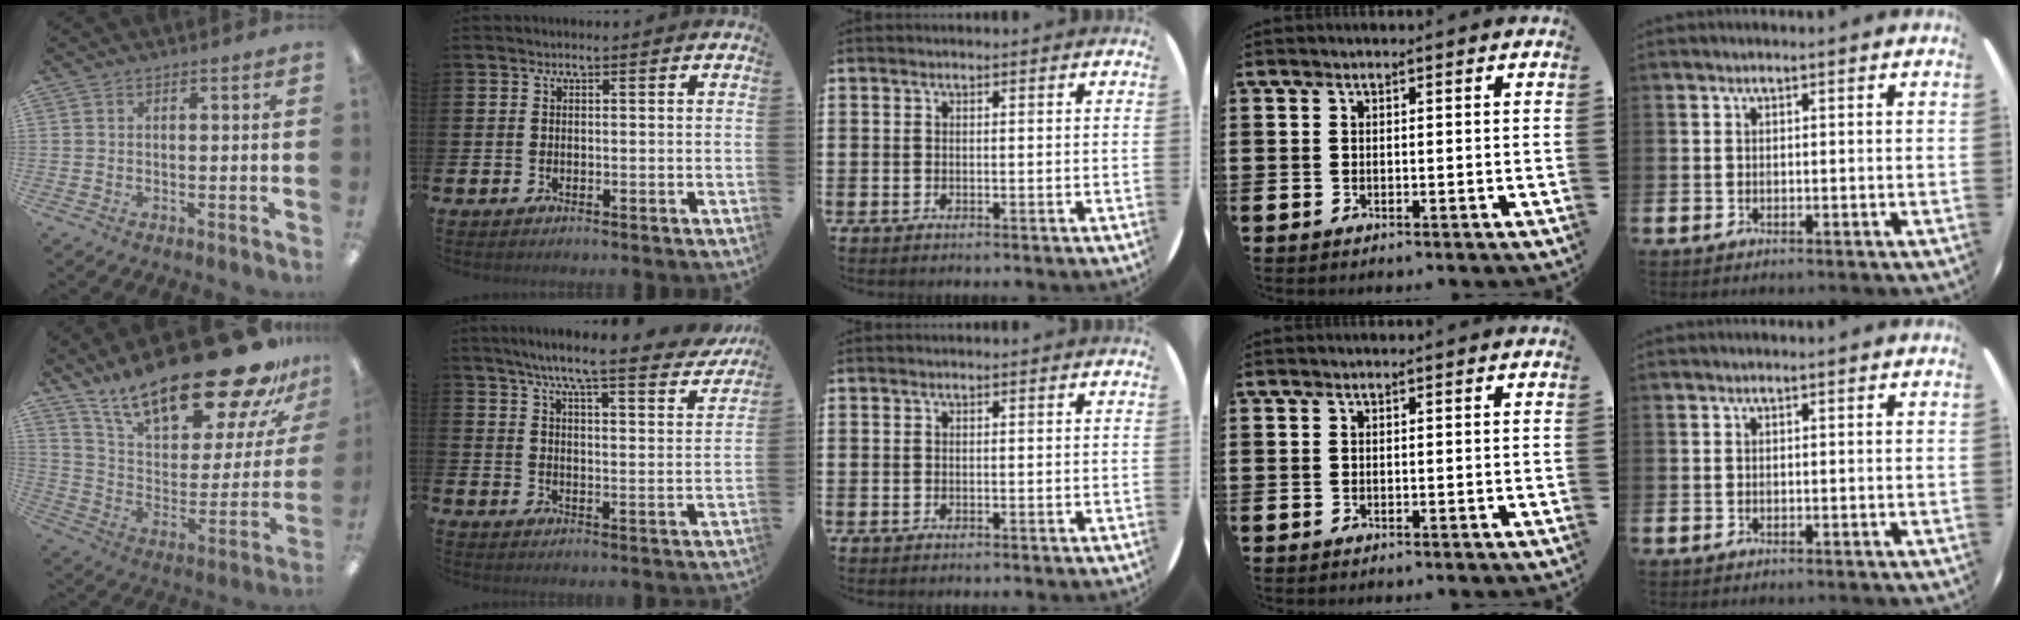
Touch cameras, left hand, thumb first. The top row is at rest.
{"thumb": {"total": 29.0, "force": [20.8, 9.5, 17.8], "torque": [-0.277, -0.140, 0.354]}, "index": {"total": 7.5, "force": [6.6, 0.3, 3.5], "torque": [-0.079, -0.045, 0.108]}}